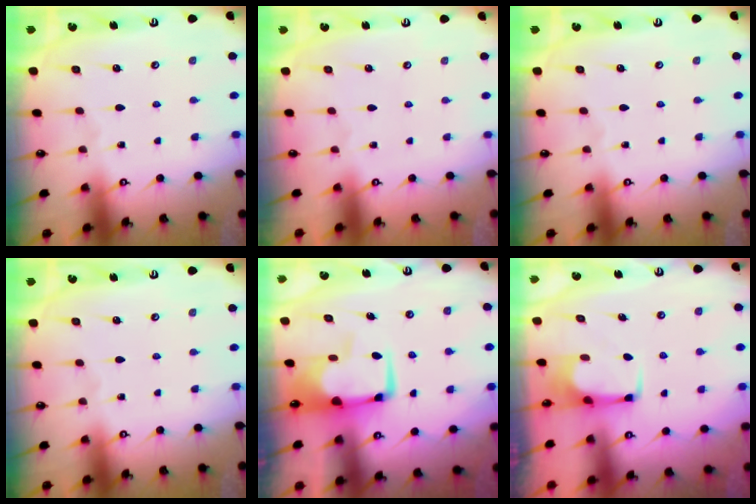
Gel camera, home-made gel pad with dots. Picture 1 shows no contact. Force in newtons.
{"total": 1.5, "press": 1.4, "slide": 0.6}
{"total": 0.0}
{"total": 0.0}
{"total": 2.6, "press": 2.4, "slide": 1.0}
{"total": 2.7, "press": 2.7, "slide": 0.4}